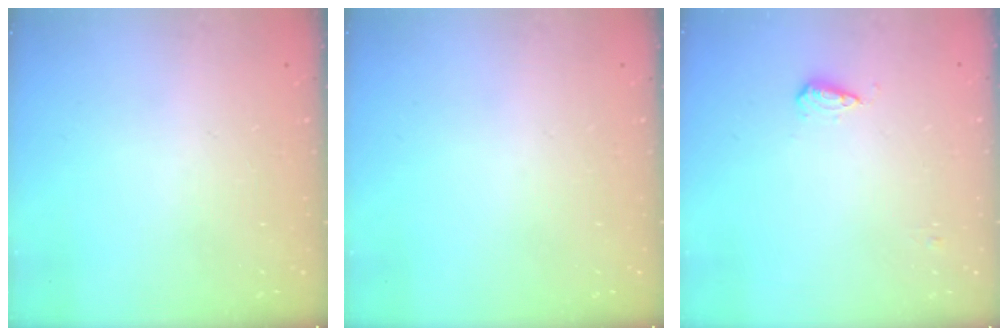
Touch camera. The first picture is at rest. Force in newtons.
{"total": 0.0}
{"total": 5.5, "press": 5.4, "slide": 0.9}